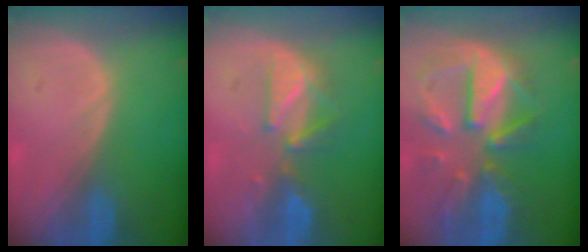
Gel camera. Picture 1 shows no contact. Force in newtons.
{"total": 5.4, "press": 5.3, "slide": 0.7}
{"total": 11.7, "press": 10.2, "slide": 5.7}